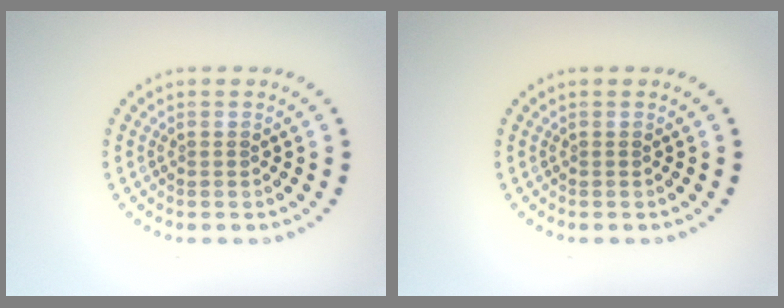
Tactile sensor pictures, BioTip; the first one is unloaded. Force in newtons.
{"total": 0.0}